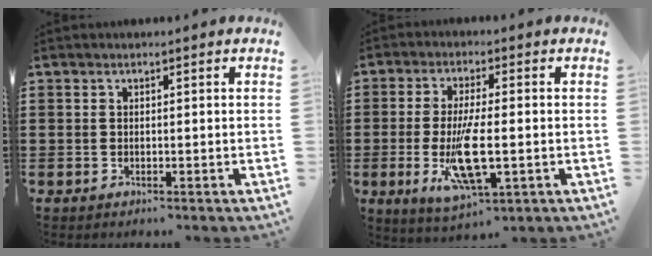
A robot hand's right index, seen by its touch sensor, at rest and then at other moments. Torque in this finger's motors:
{"motor_torque": [2.14, 0.00, 1.05, 0.21]}